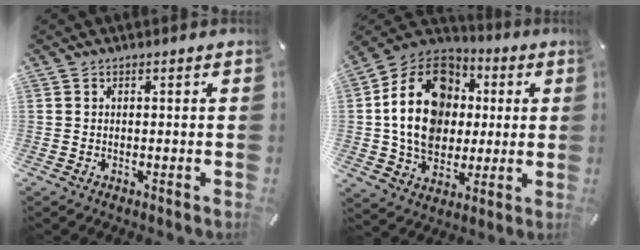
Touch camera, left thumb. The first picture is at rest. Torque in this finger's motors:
{"motor_torque": [2.52, 2.49, 2.24, -0.29, 0.27]}